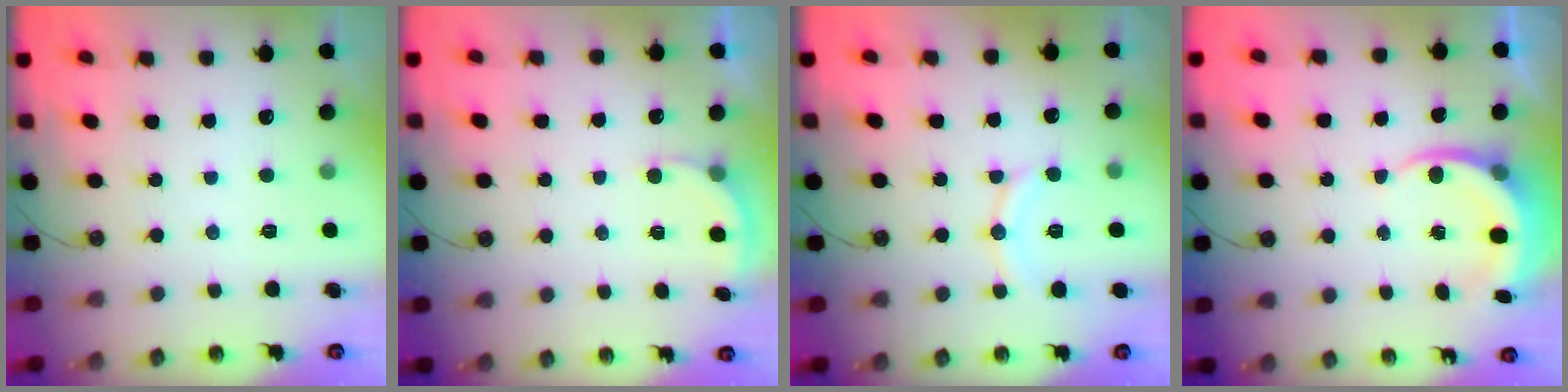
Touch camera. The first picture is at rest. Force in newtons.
{"total": 2.6, "press": 2.3, "slide": 1.1}
{"total": 9.9, "press": 9.9, "slide": 1.0}
{"total": 6.5, "press": 6.4, "slide": 1.0}